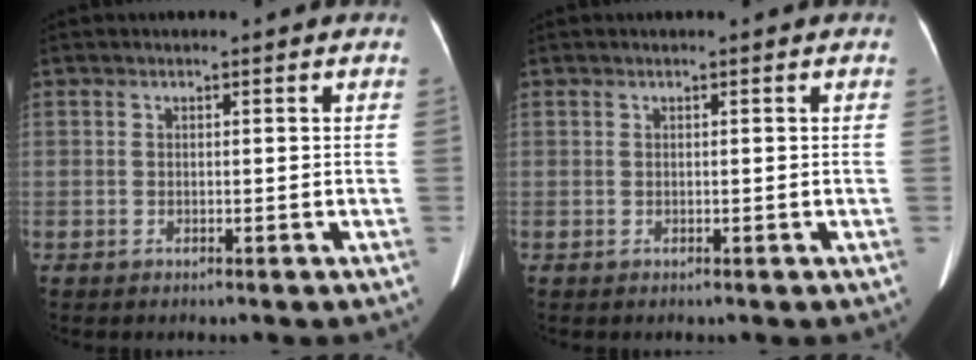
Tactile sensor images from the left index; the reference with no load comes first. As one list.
[{"total": 0.0}]